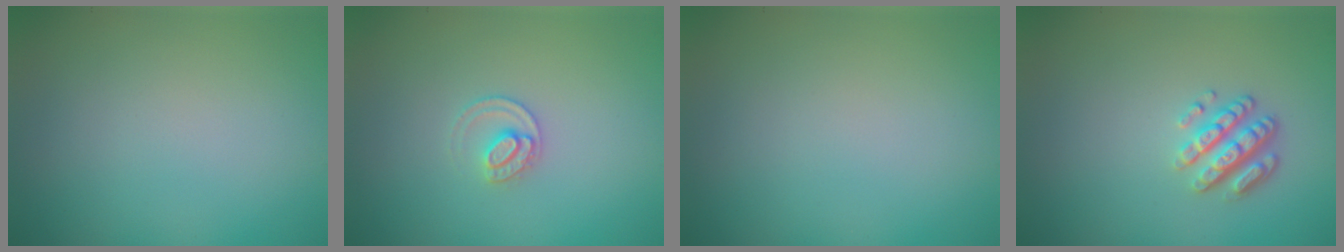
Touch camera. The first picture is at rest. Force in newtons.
{"total": 1.7, "press": 1.7, "slide": 0.1}
{"total": 0.0}
{"total": 2.9, "press": 2.4, "slide": 1.7}